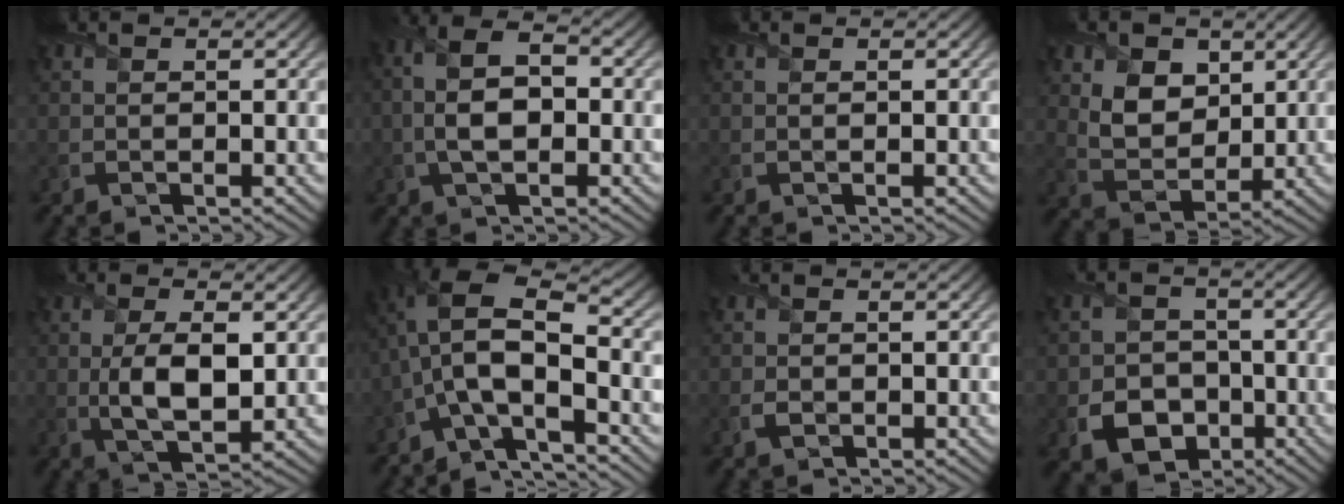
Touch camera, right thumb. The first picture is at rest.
{"total": 7.0, "force": [-0.6, 3.9, 5.8], "torque": [-0.132, 0.002, -0.011]}
{"total": 0.0}
{"total": 7.1, "force": [2.9, 5.0, 4.0], "torque": [-0.102, -0.016, 0.044]}
{"total": 6.6, "force": [0.0, 2.8, 5.9], "torque": [-0.122, -0.007, 0.004]}
{"total": 10.1, "force": [-3.3, 4.3, 8.6], "torque": [-0.170, 0.010, -0.073]}
{"total": 1.4, "force": [-0.5, 1.1, 0.8], "torque": [-0.018, -0.003, -0.011]}
{"total": 6.8, "force": [-2.8, 5.3, 3.3], "torque": [-0.065, -0.016, -0.053]}